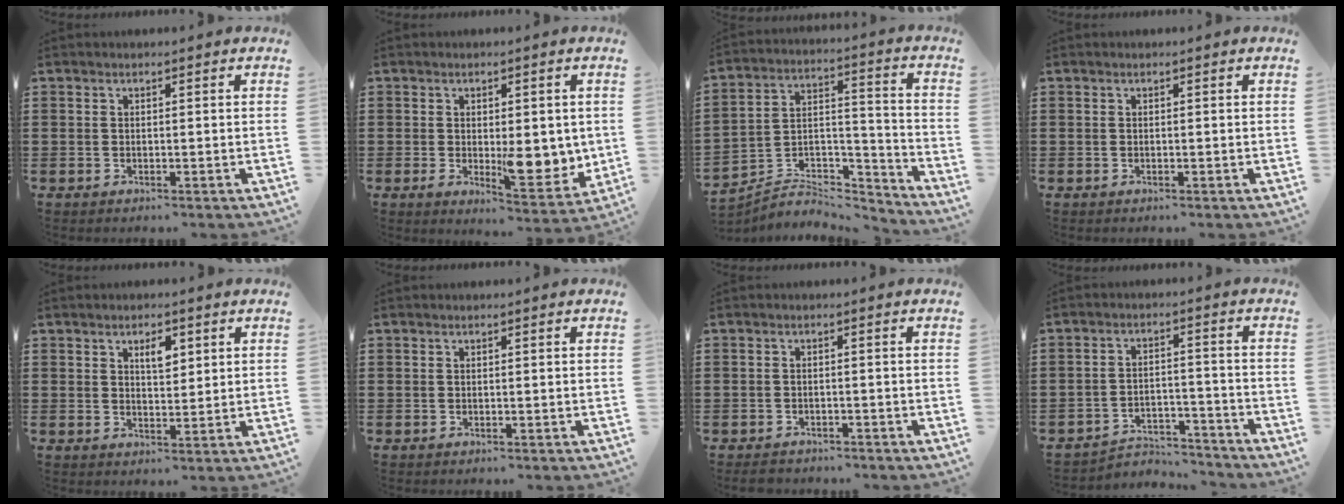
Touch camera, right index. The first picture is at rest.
{"total": 7.5, "force": [-0.3, 3.6, 6.6], "torque": [-0.082, -0.005, -0.002]}
{"total": 5.3, "force": [-4.7, 2.2, 1.2], "torque": [-0.026, 0.001, -0.093]}
{"total": 0.0}
{"total": 3.2, "force": [1.7, 1.4, 2.3], "torque": [-0.033, 0.000, 0.025]}
{"total": 0.0}
{"total": 1.7, "force": [-1.7, 0.4, 0.0], "torque": [-0.006, 0.000, -0.037]}
{"total": 4.5, "force": [-4.4, 1.1, 0.4], "torque": [-0.010, 0.009, -0.089]}